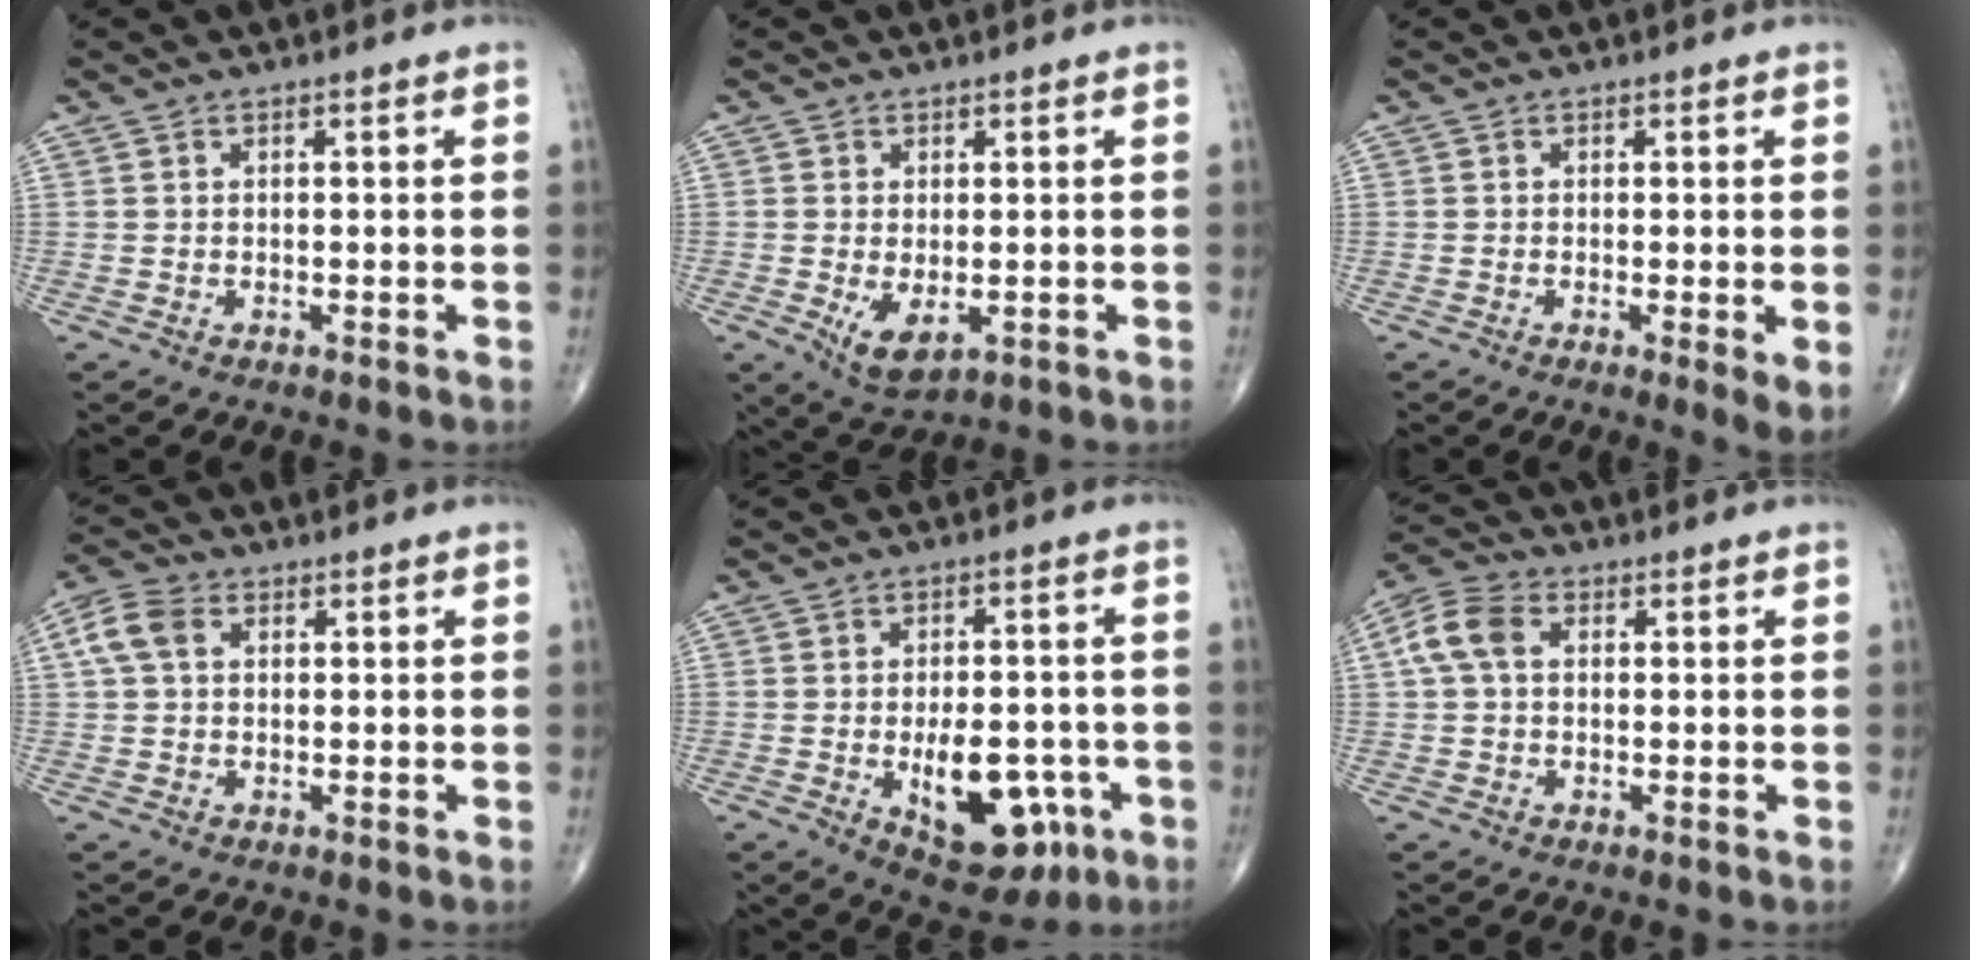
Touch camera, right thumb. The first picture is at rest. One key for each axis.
{"total": 5.3, "fx": -1.2, "fy": 2.7, "fz": 4.4, "tx": -0.073, "ty": -0.013, "tz": -0.007}
{"total": 3.3, "fx": -0.4, "fy": 0.7, "fz": 3.2, "tx": -0.057, "ty": -0.014, "tz": -0.011}
{"total": 5.6, "fx": 1.4, "fy": 4.0, "fz": 3.8, "tx": -0.083, "ty": 0.016, "tz": 0.022}
{"total": 13.9, "fx": -4.4, "fy": 7.6, "fz": 10.8, "tx": -0.120, "ty": 0.017, "tz": -0.046}
{"total": 6.7, "fx": 1.1, "fy": 4.7, "fz": 4.7, "tx": -0.104, "ty": 0.022, "tz": 0.015}